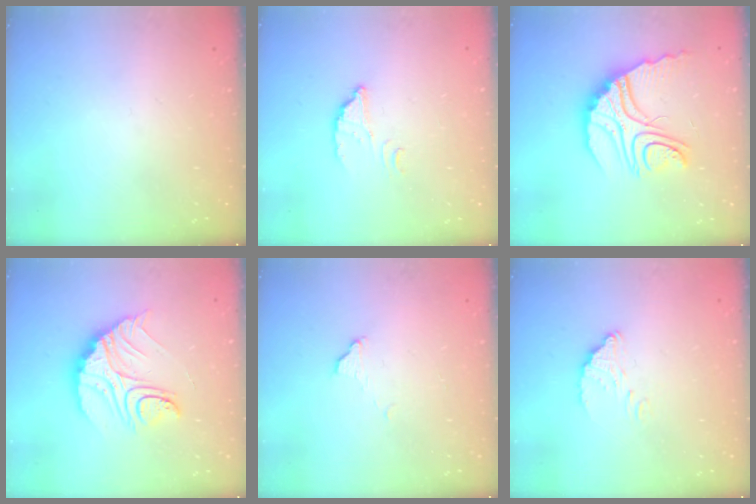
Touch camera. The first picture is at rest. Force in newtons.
{"total": 2.8, "press": 2.8, "slide": 0.2}
{"total": 15.8, "press": 15.7, "slide": 1.6}
{"total": 13.2, "press": 13.2, "slide": 1.0}
{"total": 4.3, "press": 4.3, "slide": 0.3}
{"total": 4.3, "press": 4.2, "slide": 0.2}